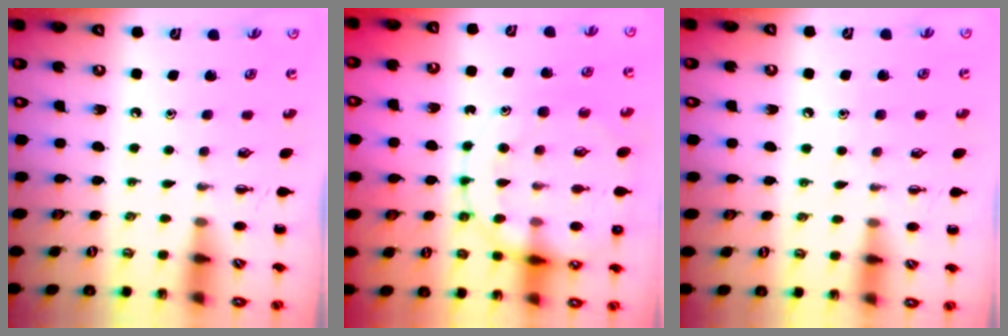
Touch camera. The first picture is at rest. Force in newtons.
{"total": 18.4, "press": 18.2, "slide": 2.3}
{"total": 5.6, "press": 5.4, "slide": 1.6}